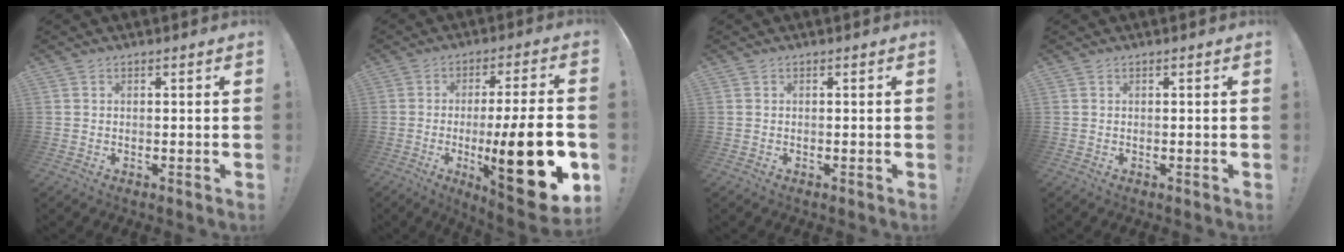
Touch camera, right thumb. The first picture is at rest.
{"total": 22.3, "force": [-5.2, 4.6, 21.2], "torque": [-0.322, 0.006, -0.074]}
{"total": 0.0}
{"total": 0.0}